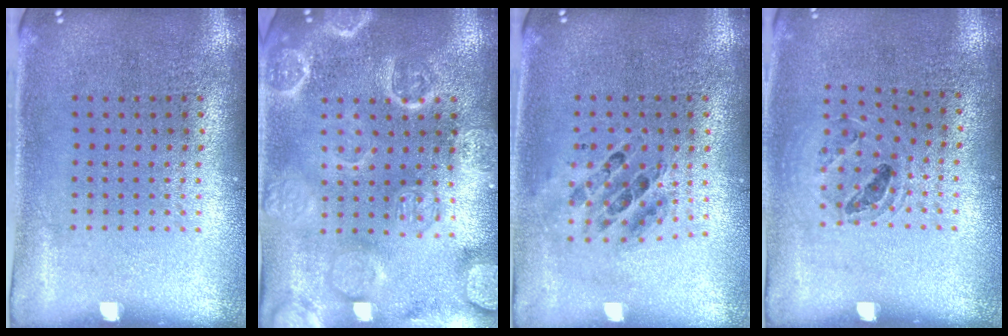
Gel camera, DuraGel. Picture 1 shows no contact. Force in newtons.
{"total": 3.6, "press": 3.5, "slide": 0.4}
{"total": 0.7, "press": 0.6, "slide": 0.2}
{"total": 0.9, "press": 0.9, "slide": 0.1}